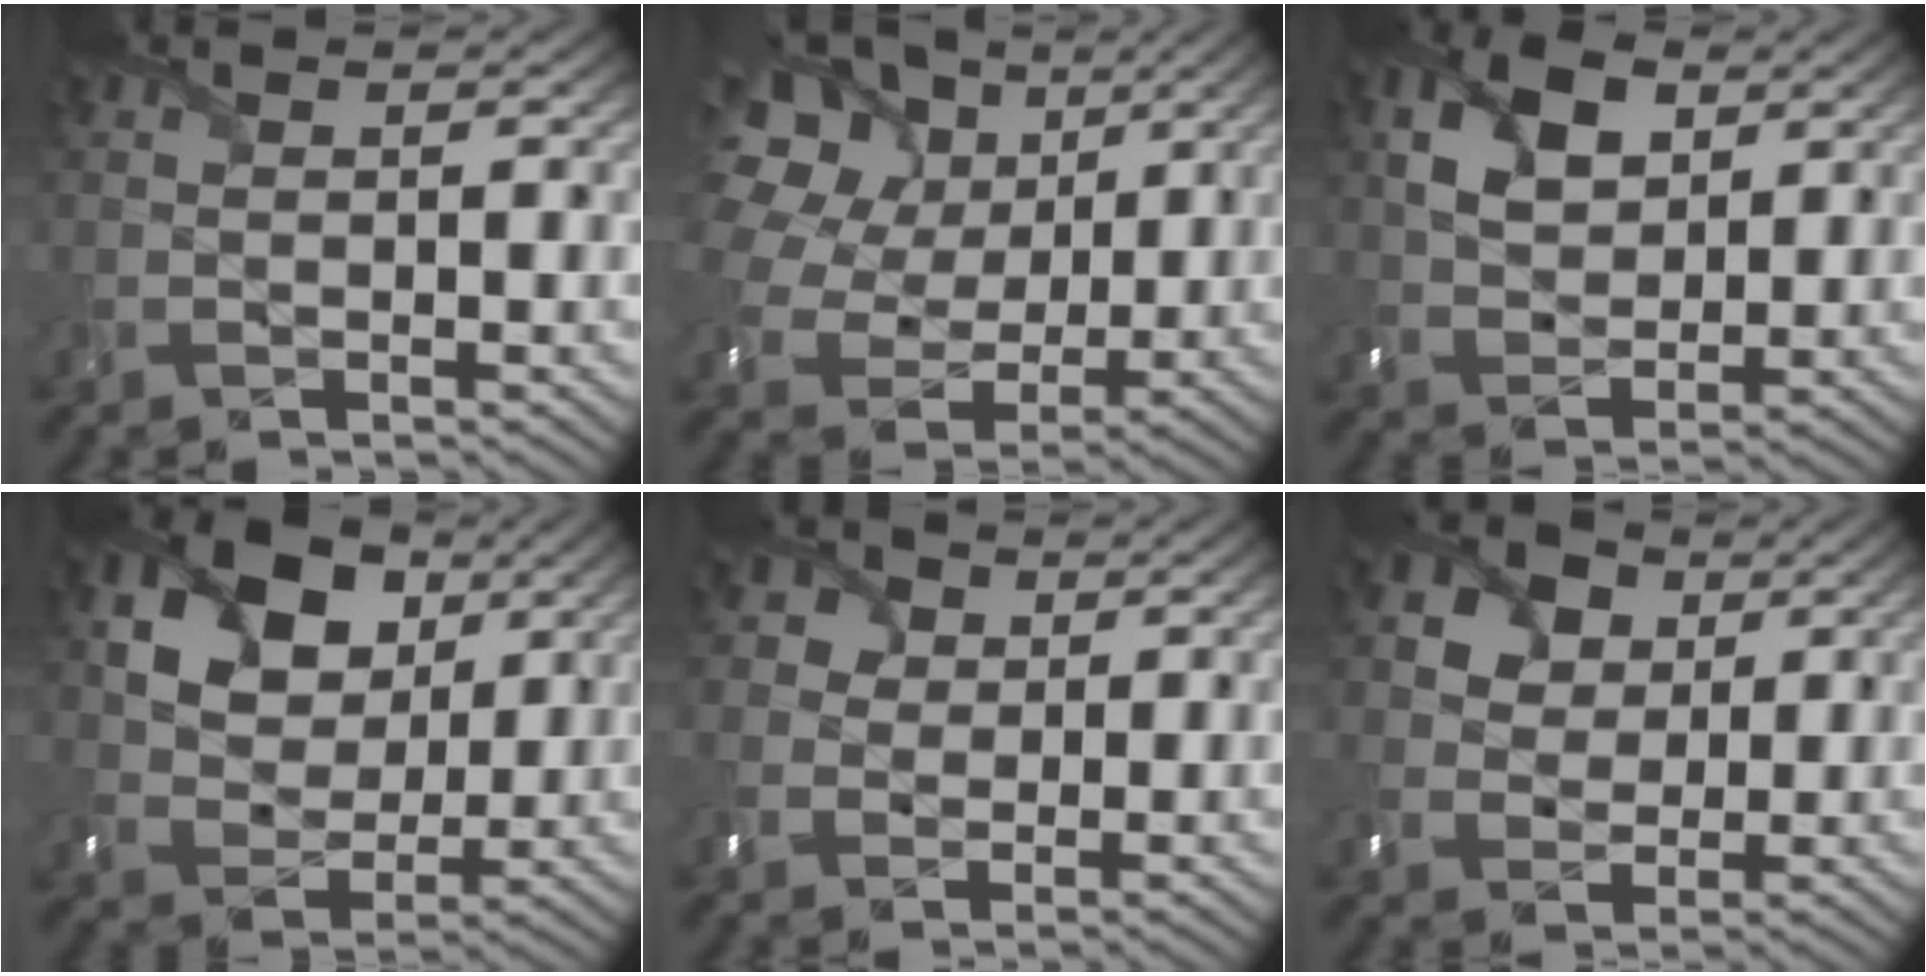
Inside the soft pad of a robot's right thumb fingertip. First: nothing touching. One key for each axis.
{"total": 18.1, "fx": 6.5, "fy": 13.9, "fz": 9.5, "tx": -0.280, "ty": 0.055, "tz": 0.142}
{"total": 7.8, "fx": 3.0, "fy": 5.2, "fz": 5.0, "tx": -0.118, "ty": 0.001, "tz": 0.053}
{"total": 13.2, "fx": 6.2, "fy": 9.2, "fz": 7.0, "tx": -0.172, "ty": 0.014, "tz": 0.118}
{"total": 3.7, "fx": 0.9, "fy": 3.4, "fz": 1.1, "tx": -0.030, "ty": 0.006, "tz": 0.010}
{"total": 8.1, "fx": 3.6, "fy": 6.4, "fz": 3.4, "tx": -0.123, "ty": 0.010, "tz": 0.057}